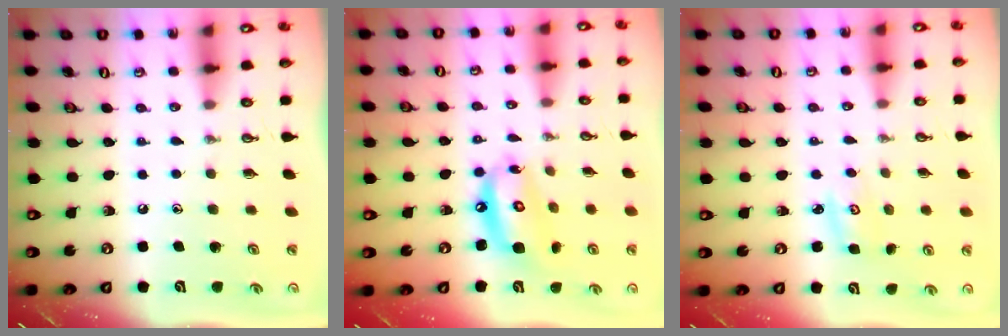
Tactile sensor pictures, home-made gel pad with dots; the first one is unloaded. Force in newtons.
{"total": 12.3, "press": 12.2, "slide": 1.9}
{"total": 2.8, "press": 2.8, "slide": 0.3}